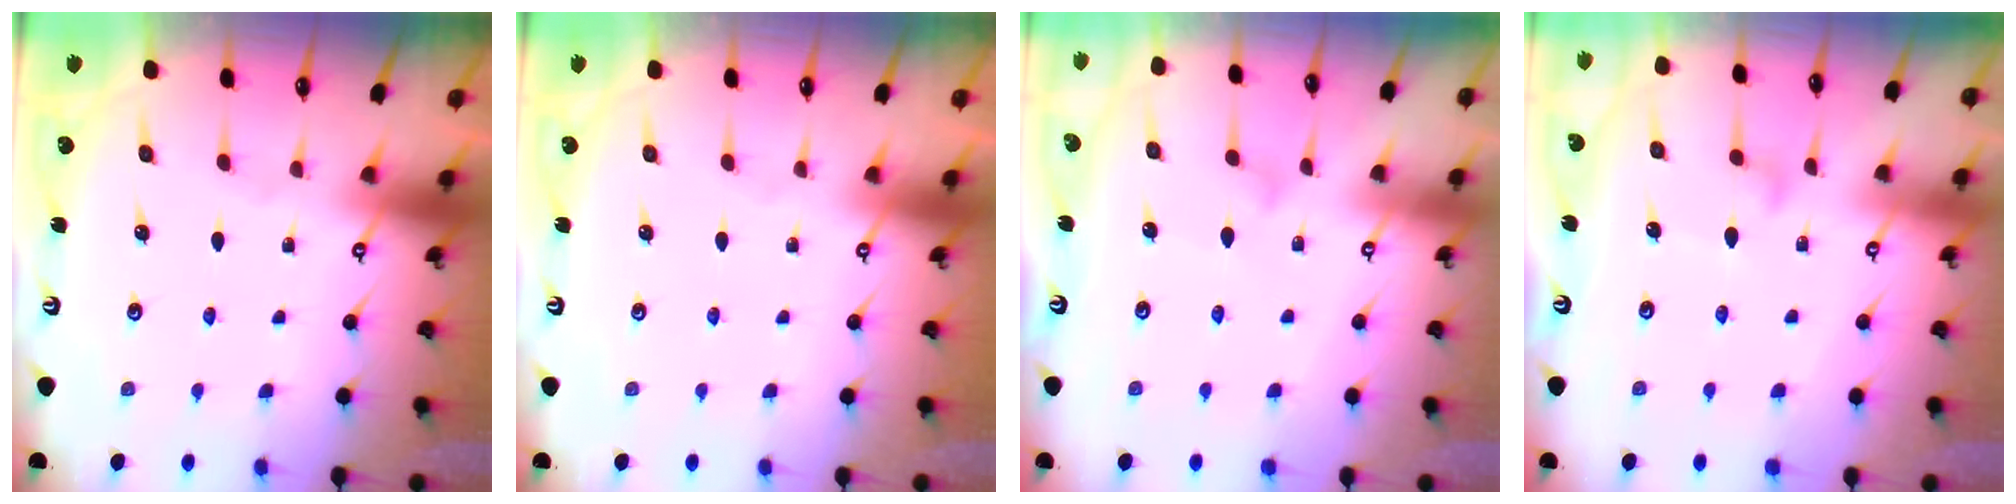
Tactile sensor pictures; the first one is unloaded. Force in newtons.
{"total": 0.0}
{"total": 6.2, "press": 6.2, "slide": 0.3}
{"total": 7.8, "press": 7.8, "slide": 0.5}